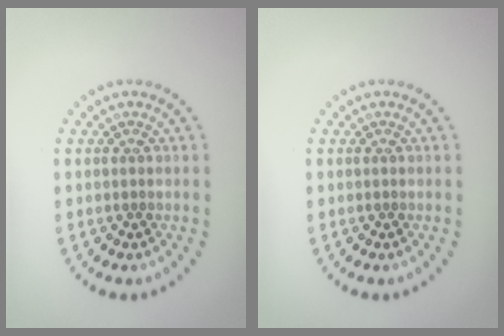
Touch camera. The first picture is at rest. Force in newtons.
{"total": 0.0}